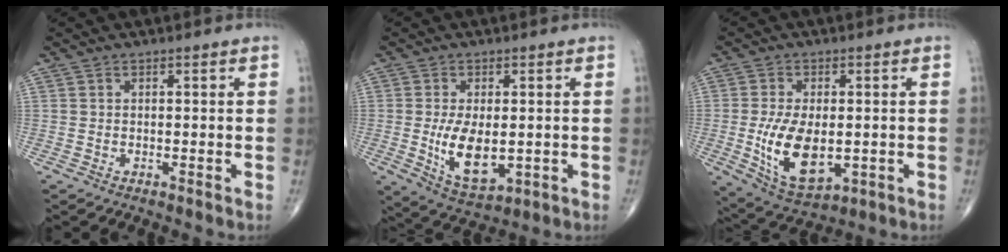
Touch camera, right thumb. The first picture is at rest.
{"total": 9.9, "force": [-1.0, 5.1, 8.4], "torque": [-0.138, -0.019, -0.003]}
{"total": 12.8, "force": [-1.7, 6.9, 10.7], "torque": [-0.185, -0.013, -0.012]}